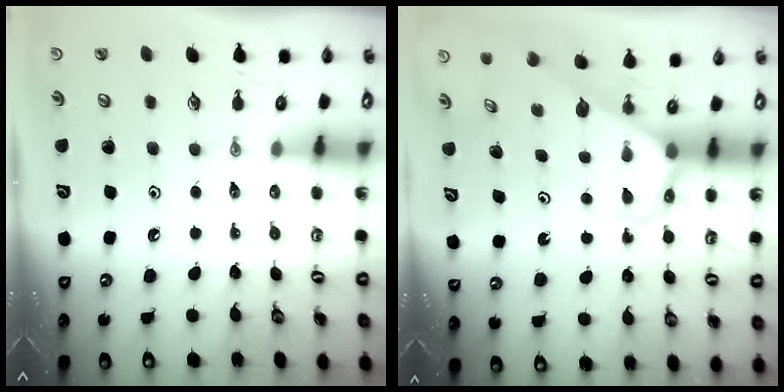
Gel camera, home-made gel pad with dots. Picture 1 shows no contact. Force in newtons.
{"total": 3.4, "press": 3.4, "slide": 0.2}